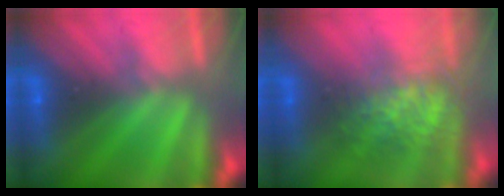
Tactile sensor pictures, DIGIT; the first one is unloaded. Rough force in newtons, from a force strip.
{"total": 3.8}